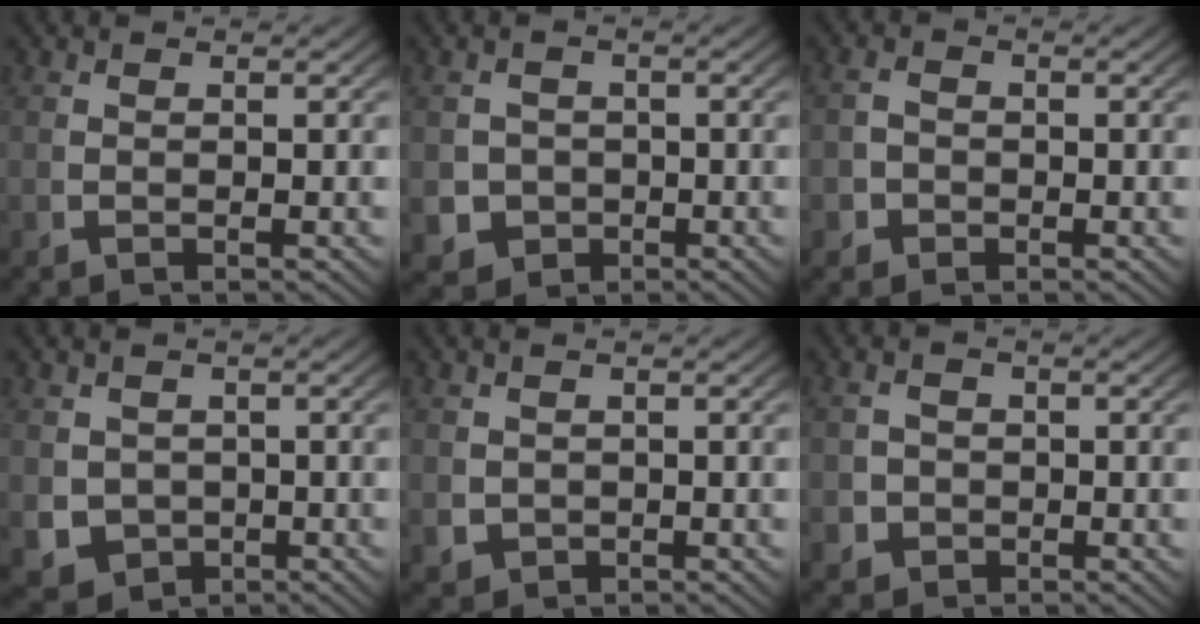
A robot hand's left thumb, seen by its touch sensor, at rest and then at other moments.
{"total": 6.3, "force": [-1.9, 5.5, 2.4], "torque": [-0.053, -0.038, -0.016]}
{"total": 1.9, "force": [-0.7, 1.7, 0.5], "torque": [-0.008, -0.005, -0.016]}
{"total": 6.7, "force": [-1.8, 5.8, 2.9], "torque": [-0.066, -0.045, -0.009]}
{"total": 2.7, "force": [-0.3, 2.4, 1.1], "torque": [-0.030, -0.018, 0.008]}
{"total": 2.9, "force": [-1.1, 2.6, 0.9], "torque": [-0.022, -0.015, -0.012]}